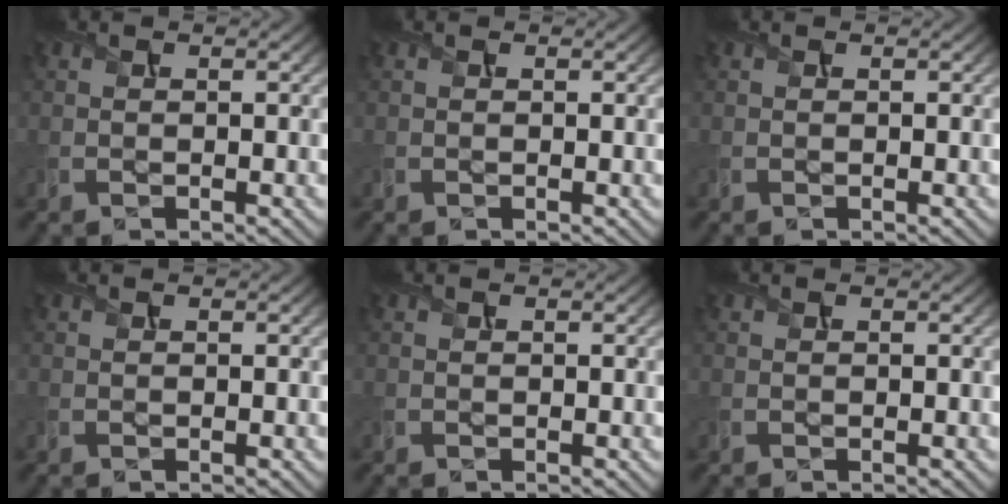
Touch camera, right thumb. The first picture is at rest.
{"total": 0.0}
{"total": 0.0}
{"total": 0.0}
{"total": 0.0}
{"total": 0.0}